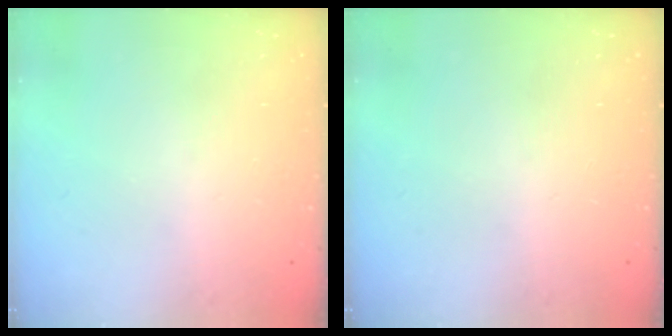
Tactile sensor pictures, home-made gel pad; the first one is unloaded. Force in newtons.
{"total": 0.0}